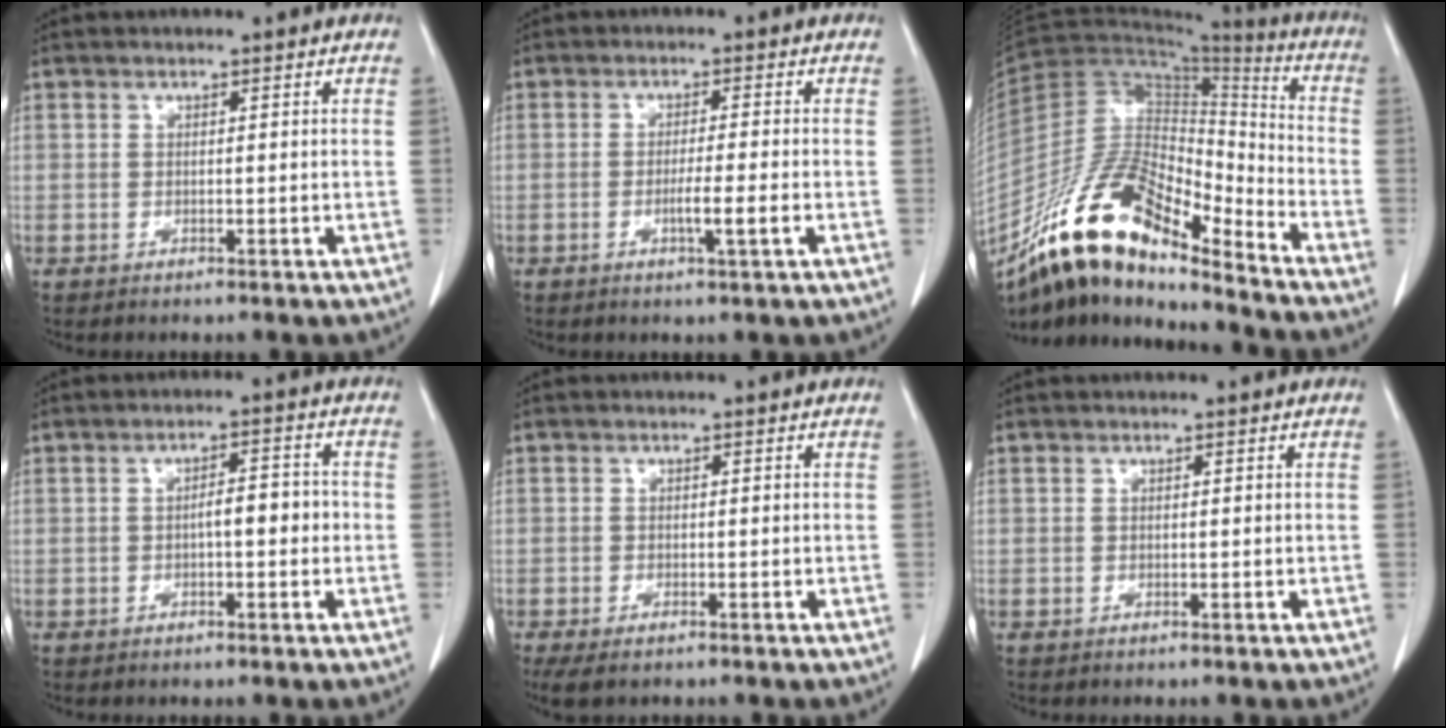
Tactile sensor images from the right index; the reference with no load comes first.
{"total": 3.9, "force": [-1.3, -0.4, 3.6], "torque": [-0.061, -0.005, -0.022]}
{"total": 18.0, "force": [-14.0, 5.3, 10.1], "torque": [-0.182, 0.026, -0.255]}
{"total": 3.7, "force": [-0.6, 1.2, 3.5], "torque": [-0.052, 0.013, -0.009]}
{"total": 4.3, "force": [-3.1, 1.7, 2.5], "torque": [-0.046, -0.012, -0.050]}
{"total": 0.0}